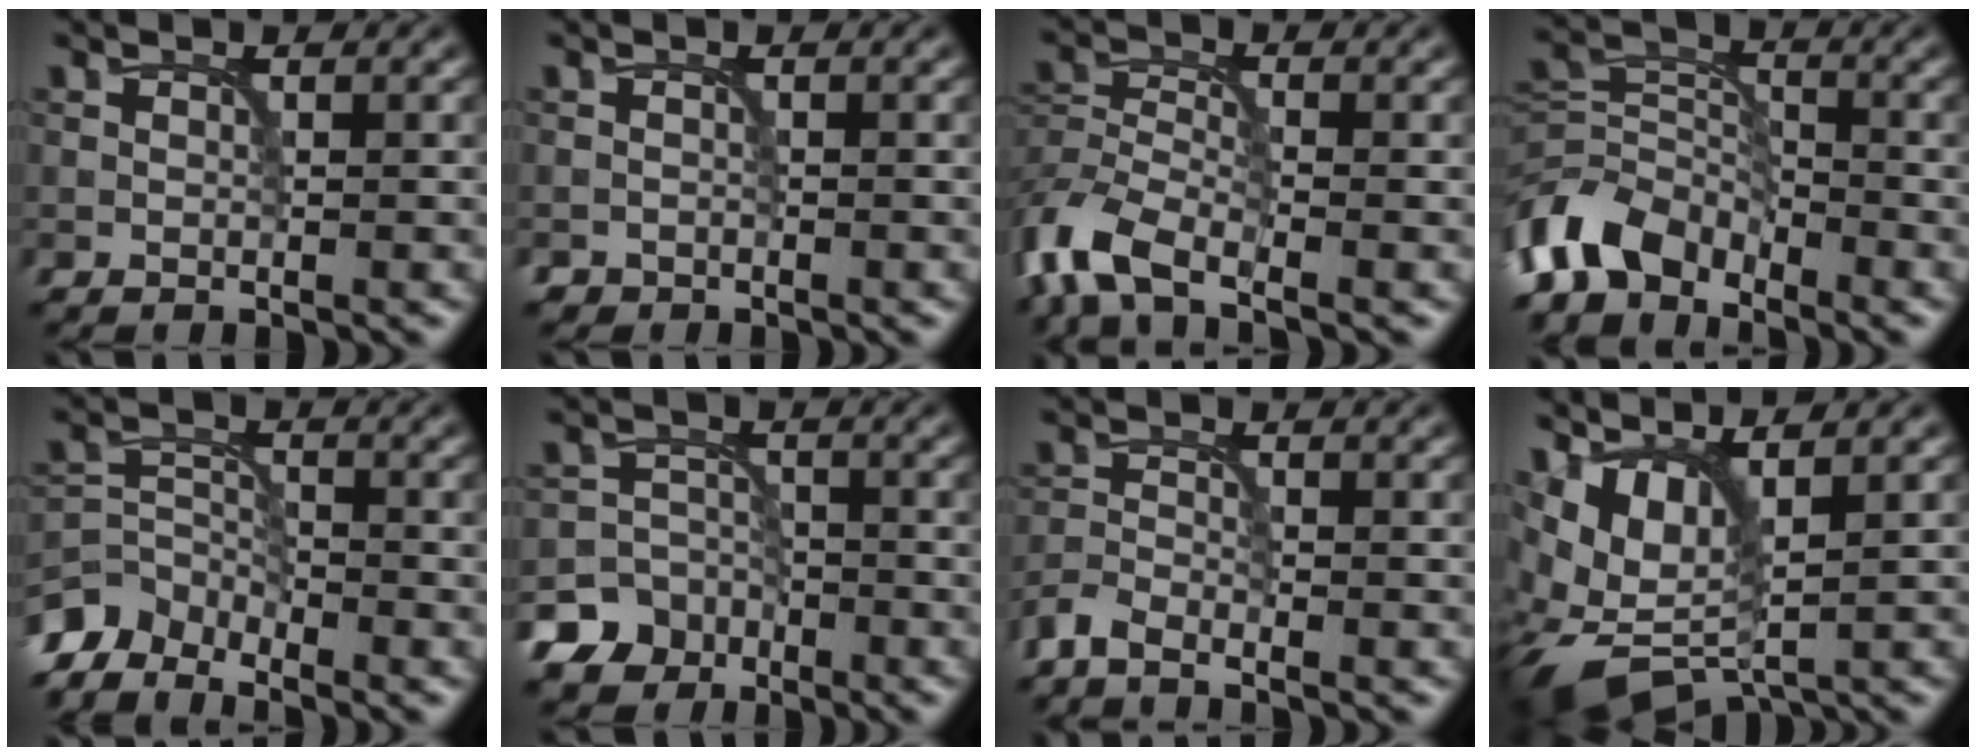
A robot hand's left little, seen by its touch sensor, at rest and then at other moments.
{"total": 0.6, "force": [-0.4, -0.2, -0.4], "torque": [0.010, 0.000, -0.011]}
{"total": 6.3, "force": [-4.2, 2.6, 3.8], "torque": [-0.085, -0.005, -0.098]}
{"total": 5.9, "force": [-4.4, 3.0, 2.6], "torque": [-0.050, 0.000, -0.101]}
{"total": 3.9, "force": [-3.7, 1.3, 0.6], "torque": [-0.011, -0.004, -0.085]}
{"total": 6.3, "force": [-4.3, 4.6, 0.7], "torque": [0.002, -0.010, -0.088]}
{"total": 2.1, "force": [-1.9, 0.4, 0.8], "torque": [-0.022, -0.003, -0.049]}
{"total": 8.5, "force": [0.0, 4.3, 7.4], "torque": [-0.154, 0.005, -0.005]}